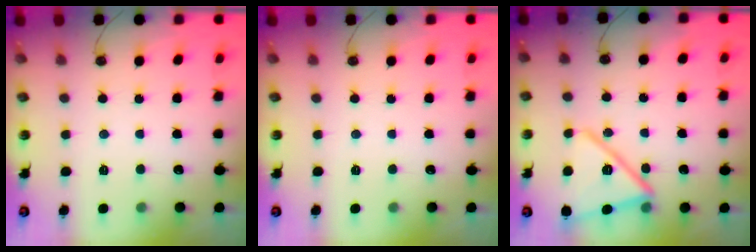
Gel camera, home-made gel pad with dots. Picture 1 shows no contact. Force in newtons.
{"total": 0.0}
{"total": 17.0, "press": 17.0, "slide": 1.1}